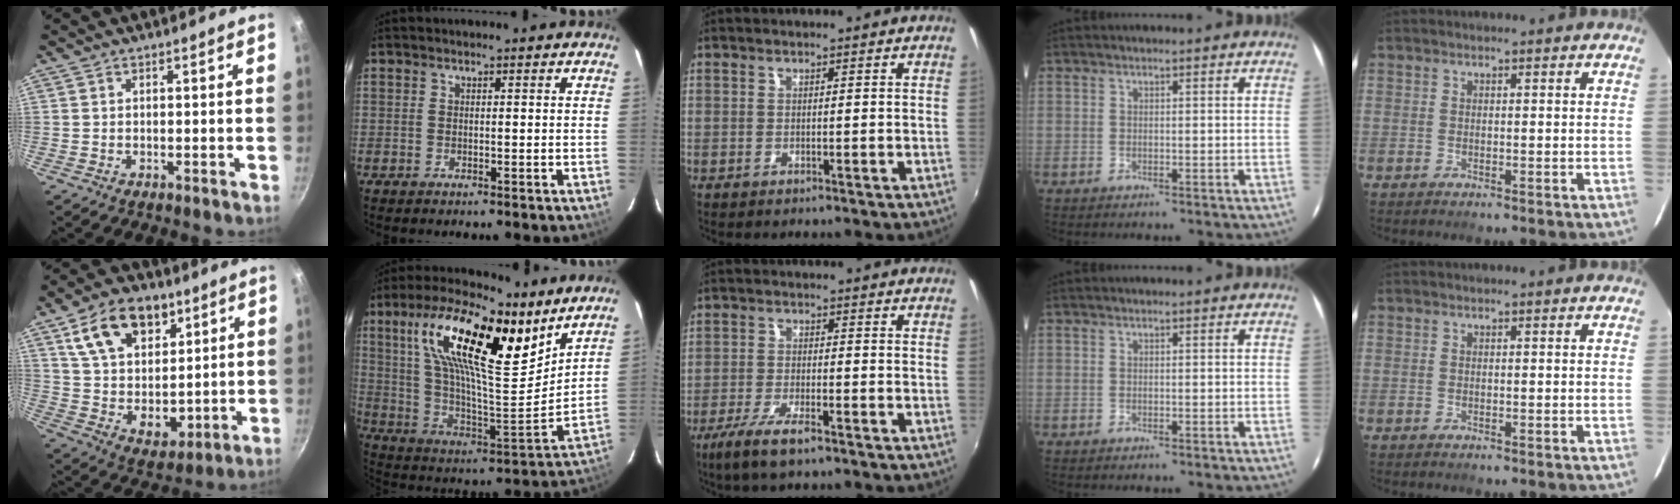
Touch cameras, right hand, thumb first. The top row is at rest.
{"thumb": {"total": 20.2, "force": [8.9, 13.7, 11.9], "torque": [-0.153, -0.030, 0.163]}, "index": {"total": 25.3, "force": [13.8, 8.1, 19.6], "torque": [-0.348, 0.032, 0.246]}, "middle": {"total": 7.0, "force": [-4.8, 1.4, 4.8], "torque": [-0.121, -0.017, -0.091]}}